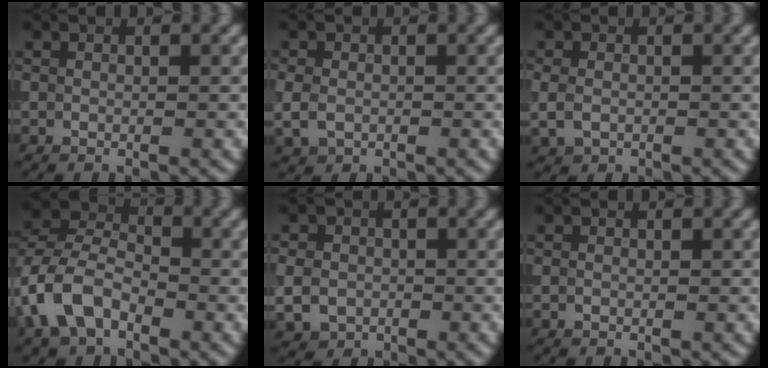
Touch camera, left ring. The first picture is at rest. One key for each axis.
{"total": 2.4, "fx": -0.5, "fy": 1.9, "fz": 1.3, "tx": -0.028, "ty": -0.006, "tz": -0.010}
{"total": 2.0, "fx": -0.4, "fy": 1.6, "fz": 1.2, "tx": -0.025, "ty": -0.006, "tz": -0.007}
{"total": 6.0, "fx": -2.6, "fy": 3.9, "fz": 3.7, "tx": -0.075, "ty": 0.006, "tz": -0.060}
{"total": 3.1, "fx": -0.5, "fy": 2.7, "fz": 1.5, "tx": -0.031, "ty": -0.004, "tz": -0.012}
{"total": 0.0}